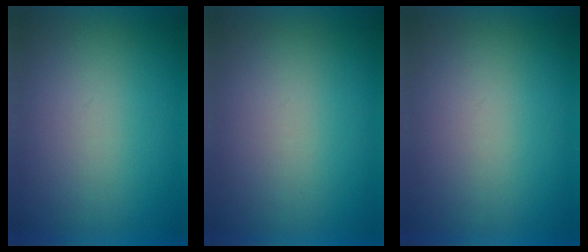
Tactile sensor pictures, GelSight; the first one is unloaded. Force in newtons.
{"total": 1.0}
{"total": 1.0}